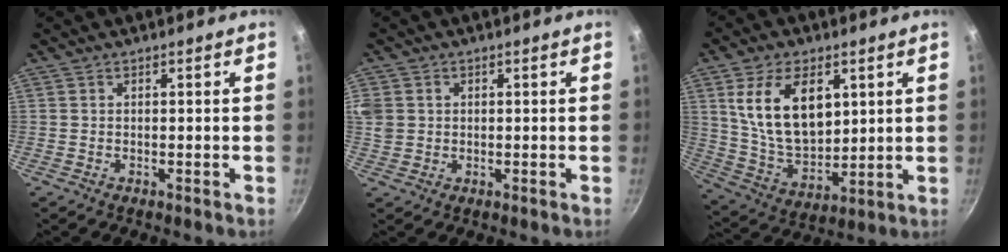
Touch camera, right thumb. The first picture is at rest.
{"total": 6.2, "force": [1.2, 5.4, 2.8], "torque": [-0.073, 0.006, 0.029]}
{"total": 16.3, "force": [5.4, 9.6, 12.0], "torque": [-0.194, -0.022, 0.116]}